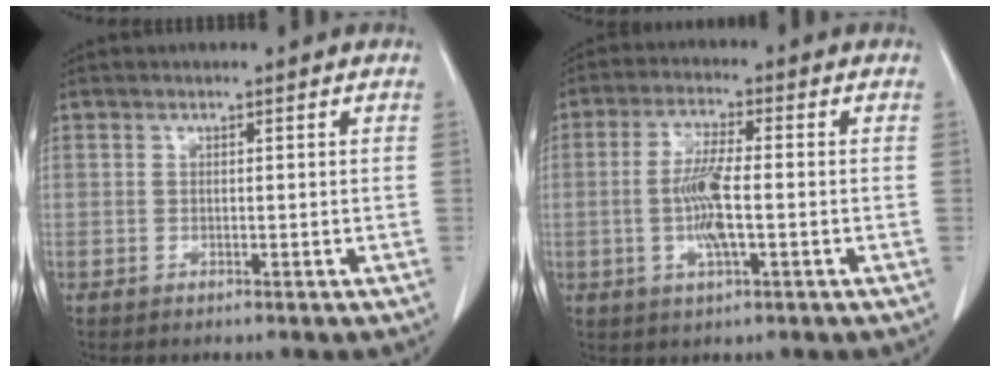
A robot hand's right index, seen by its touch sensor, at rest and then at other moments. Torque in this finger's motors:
{"motor_torque": [1.25, -0.39, 0.67, 0.17]}